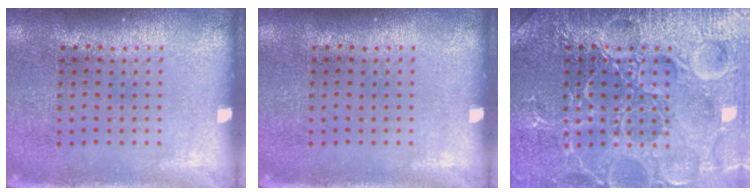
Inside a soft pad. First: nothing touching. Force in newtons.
{"total": 0.0}
{"total": 5.7, "press": 5.7, "slide": 0.7}